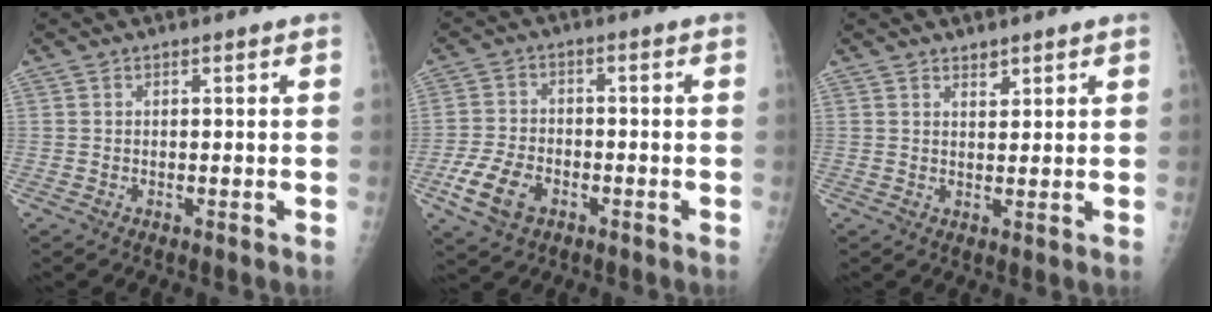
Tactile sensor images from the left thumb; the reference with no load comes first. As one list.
[{"total": 8.3, "force": [-3.9, 5.3, 5.1], "torque": [-0.102, 0.012, -0.070]}, {"total": 1.9, "force": [1.5, 0.9, 0.7], "torque": [0.000, -0.011, 0.024]}]